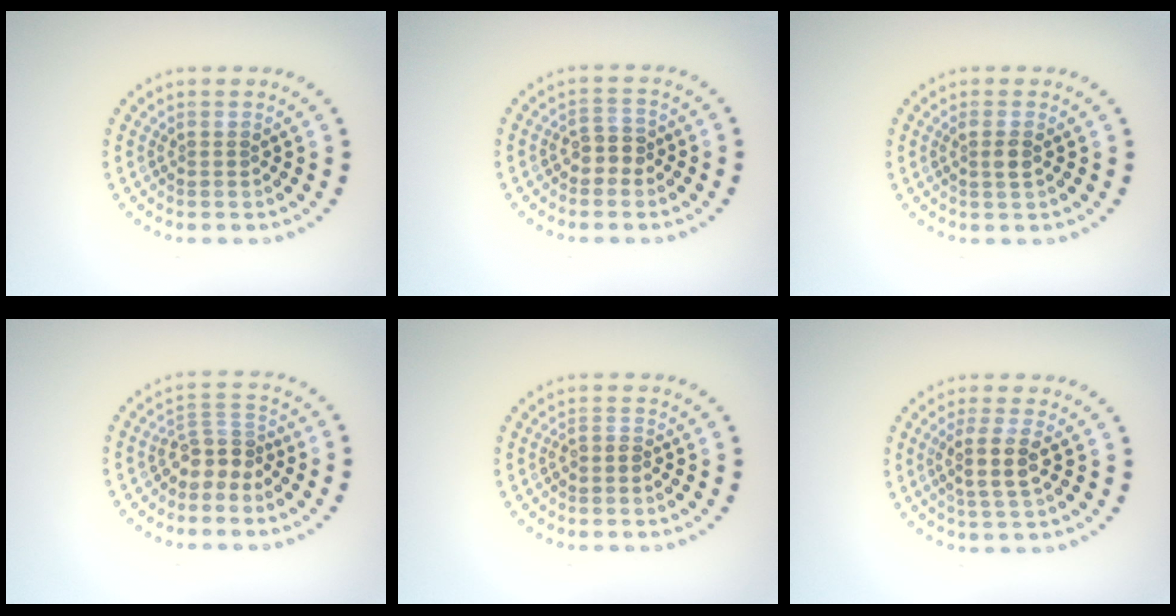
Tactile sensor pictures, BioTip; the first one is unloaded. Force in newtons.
{"total": 1.9, "press": 1.7, "slide": 0.8}
{"total": 1.3, "press": 1.1, "slide": 0.6}
{"total": 2.8, "press": 2.0, "slide": 1.9}
{"total": 0.9, "press": 0.5, "slide": 0.8}
{"total": 2.8, "press": 2.6, "slide": 1.2}